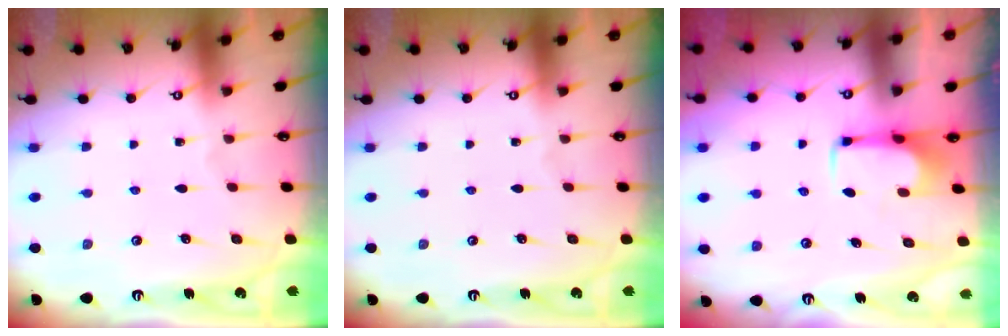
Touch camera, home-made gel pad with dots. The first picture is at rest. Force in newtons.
{"total": 0.0}
{"total": 2.0, "press": 2.0, "slide": 0.2}